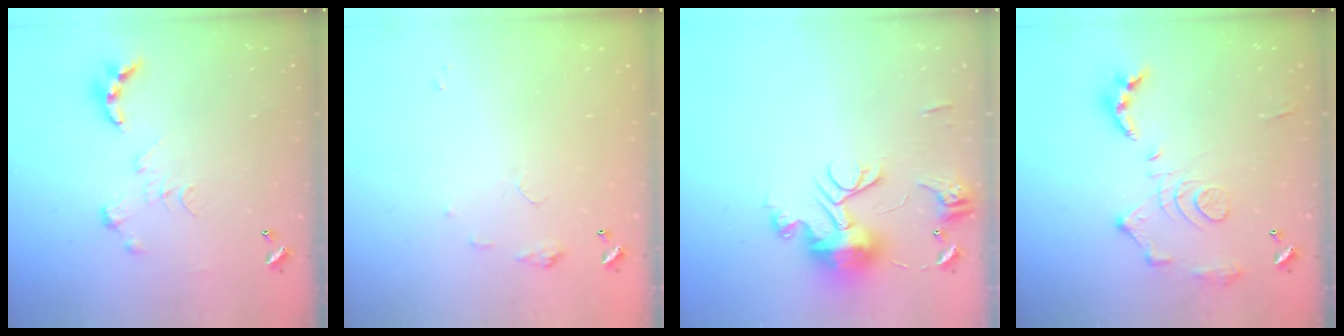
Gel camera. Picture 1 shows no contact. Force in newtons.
{"total": 4.5, "press": 4.4, "slide": 0.5}
{"total": 13.5, "press": 13.5, "slide": 1.0}
{"total": 14.2, "press": 14.1, "slide": 1.2}